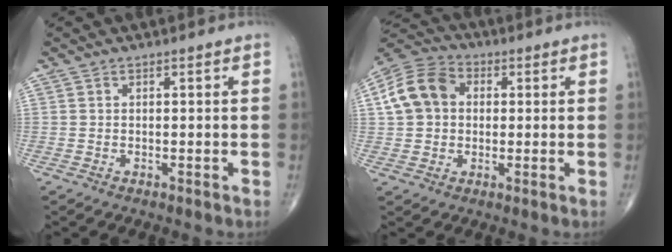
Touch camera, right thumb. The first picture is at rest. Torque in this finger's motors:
{"motor_torque": [-0.50, 0.83, 0.07, 0.04, 0.22]}